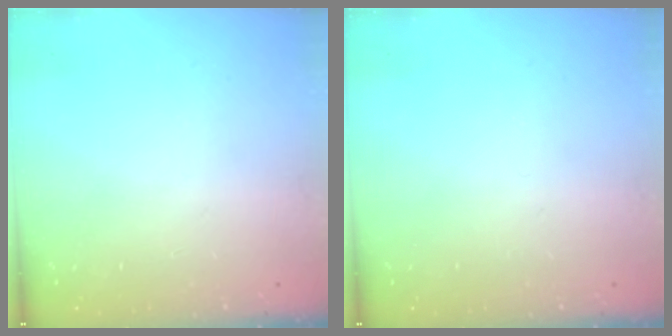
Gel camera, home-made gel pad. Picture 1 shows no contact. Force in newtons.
{"total": 0.0}